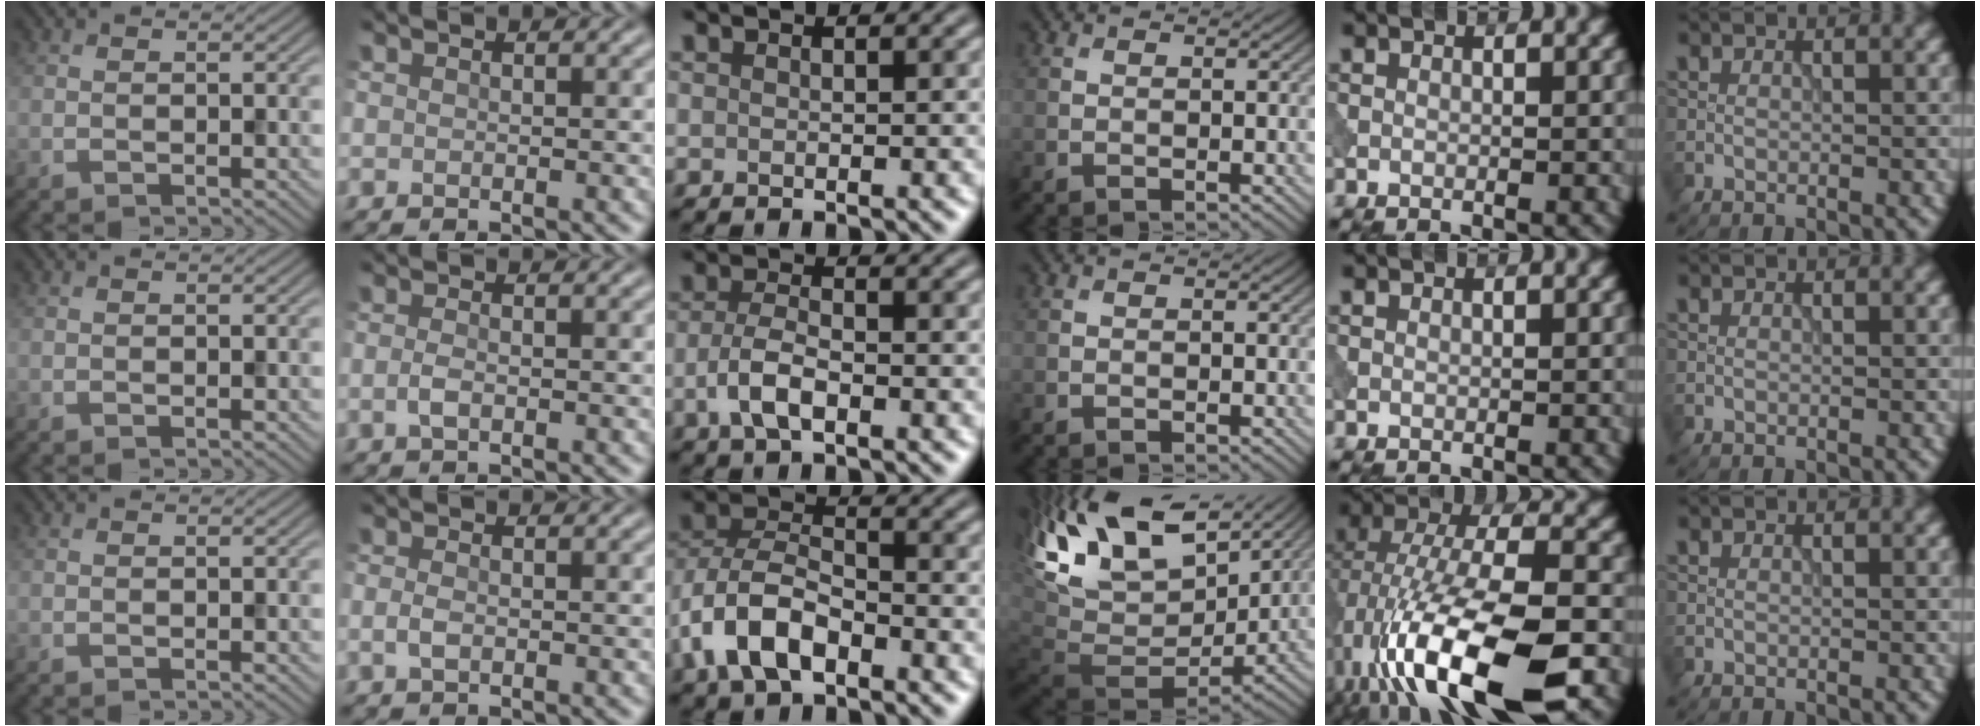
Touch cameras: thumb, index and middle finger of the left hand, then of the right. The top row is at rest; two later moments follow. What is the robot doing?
{"motion": "extract", "object": "peg toy"}